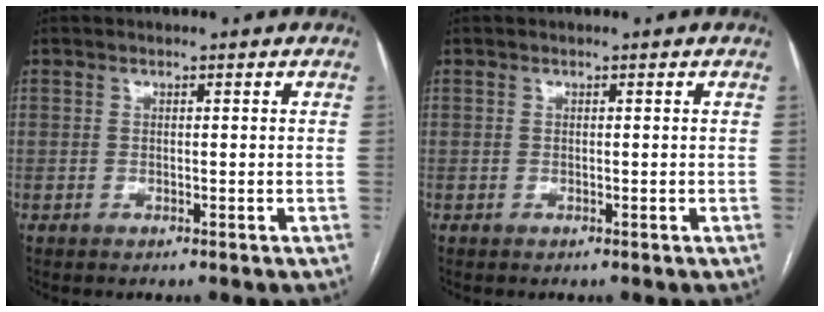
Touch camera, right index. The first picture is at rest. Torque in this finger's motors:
{"motor_torque": [0.00, 0.00, 0.00, 0.00]}